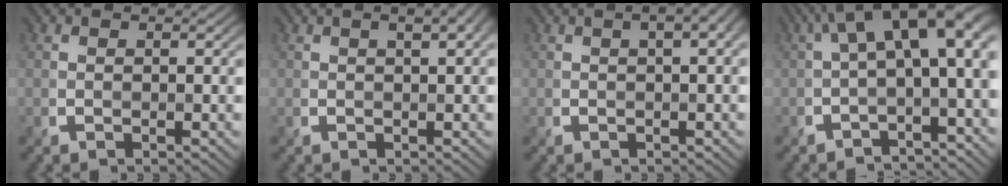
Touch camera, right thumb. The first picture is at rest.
{"total": 3.5, "force": [1.6, 1.0, 2.9], "torque": [-0.039, 0.008, 0.012]}
{"total": 3.8, "force": [1.4, 1.2, 3.3], "torque": [-0.049, 0.012, 0.010]}
{"total": 10.5, "force": [1.3, 4.4, 9.5], "torque": [-0.146, 0.012, 0.019]}